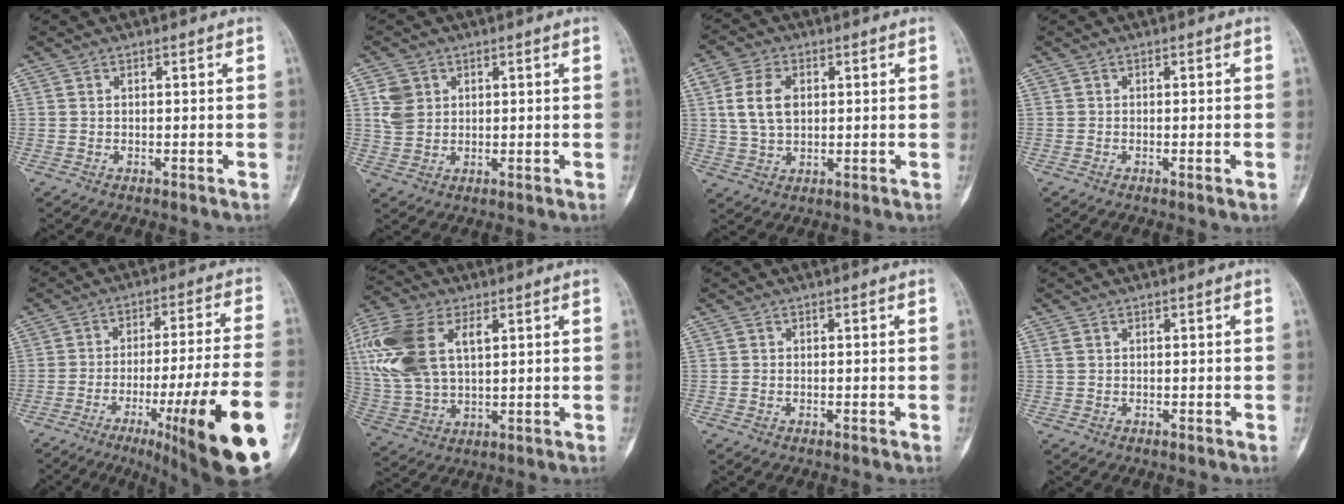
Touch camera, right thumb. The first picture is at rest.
{"total": 4.8, "force": [1.7, 4.0, 2.2], "torque": [-0.022, 0.000, 0.037]}
{"total": 8.1, "force": [1.6, 5.3, 5.8], "torque": [-0.113, 0.004, 0.035]}
{"total": 1.3, "force": [-0.5, -0.1, 1.3], "torque": [-0.022, -0.002, -0.005]}
{"total": 24.1, "force": [-10.3, 2.2, 21.7], "torque": [-0.264, 0.023, -0.148]}
{"total": 19.0, "force": [5.8, 11.0, 14.3], "torque": [-0.316, 0.002, 0.111]}
{"total": 0.0}
{"total": 1.1, "force": [0.4, 0.8, 0.7], "torque": [-0.011, 0.006, 0.011]}